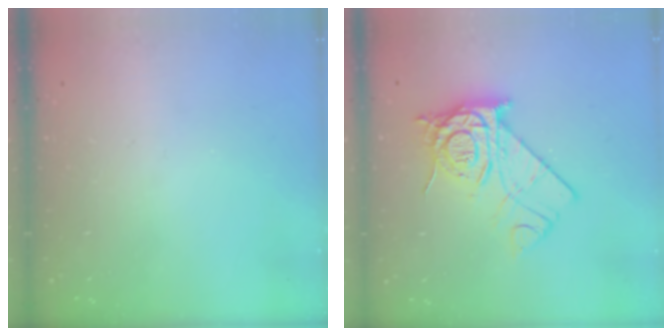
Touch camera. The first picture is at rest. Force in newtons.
{"total": 14.2, "press": 14.1, "slide": 1.1}